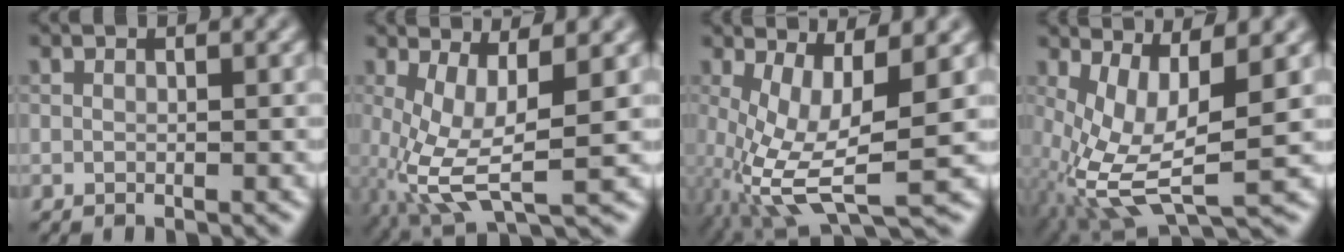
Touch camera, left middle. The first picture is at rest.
{"total": 6.5, "force": [-0.3, 2.1, 6.1], "torque": [-0.135, -0.009, -0.003]}
{"total": 7.7, "force": [-1.0, 2.6, 7.2], "torque": [-0.155, -0.007, -0.016]}
{"total": 8.2, "force": [-0.3, 3.0, 7.6], "torque": [-0.172, -0.009, -0.003]}